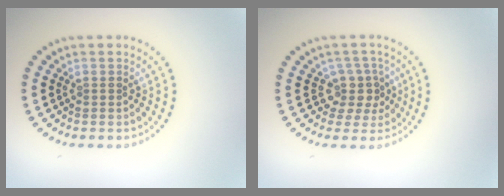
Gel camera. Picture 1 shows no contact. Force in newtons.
{"total": 2.8, "press": 2.1, "slide": 1.9}